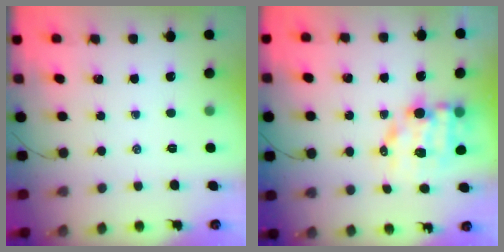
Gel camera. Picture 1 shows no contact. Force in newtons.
{"total": 10.8, "press": 10.7, "slide": 1.6}